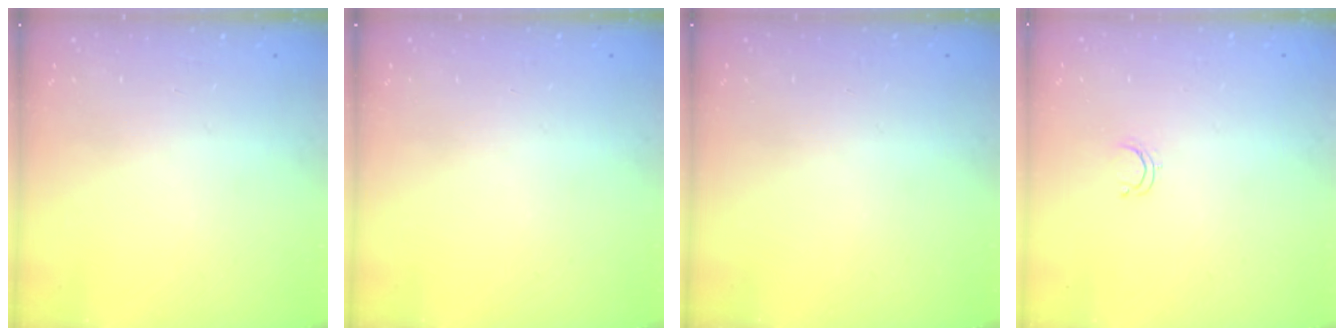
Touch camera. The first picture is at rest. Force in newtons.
{"total": 0.0}
{"total": 0.0}
{"total": 2.4, "press": 2.4, "slide": 0.2}